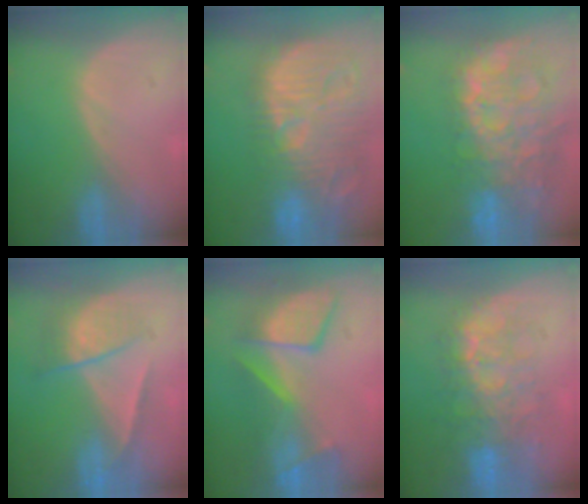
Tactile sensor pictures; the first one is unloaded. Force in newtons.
{"total": 15.4, "press": 13.4, "slide": 7.6}
{"total": 14.3, "press": 11.6, "slide": 8.3}
{"total": 6.9, "press": 5.9, "slide": 3.6}
{"total": 9.1, "press": 9.0, "slide": 1.2}
{"total": 9.7, "press": 8.8, "slide": 4.0}